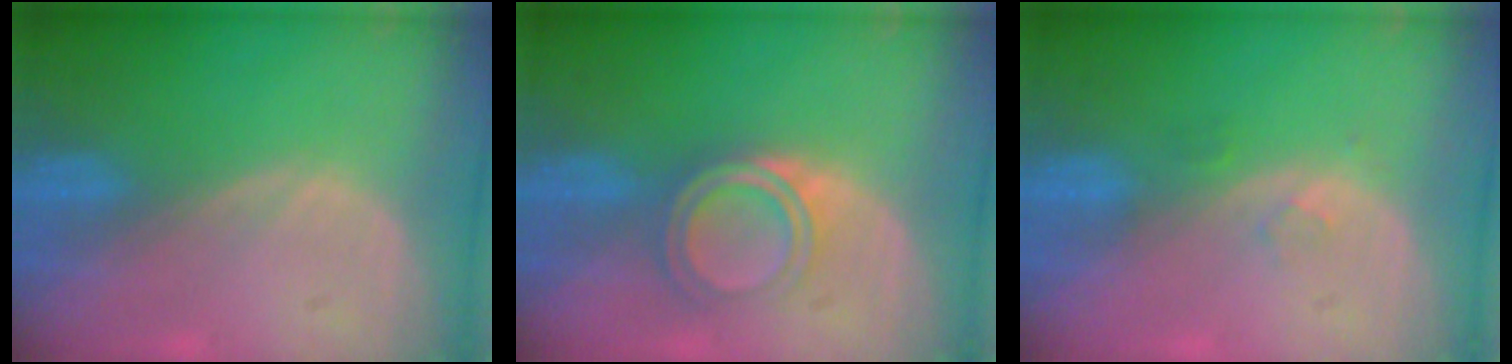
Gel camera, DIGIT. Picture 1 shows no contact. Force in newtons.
{"total": 5.1, "press": 4.8, "slide": 1.7}
{"total": 1.4, "press": 1.4, "slide": 0.1}